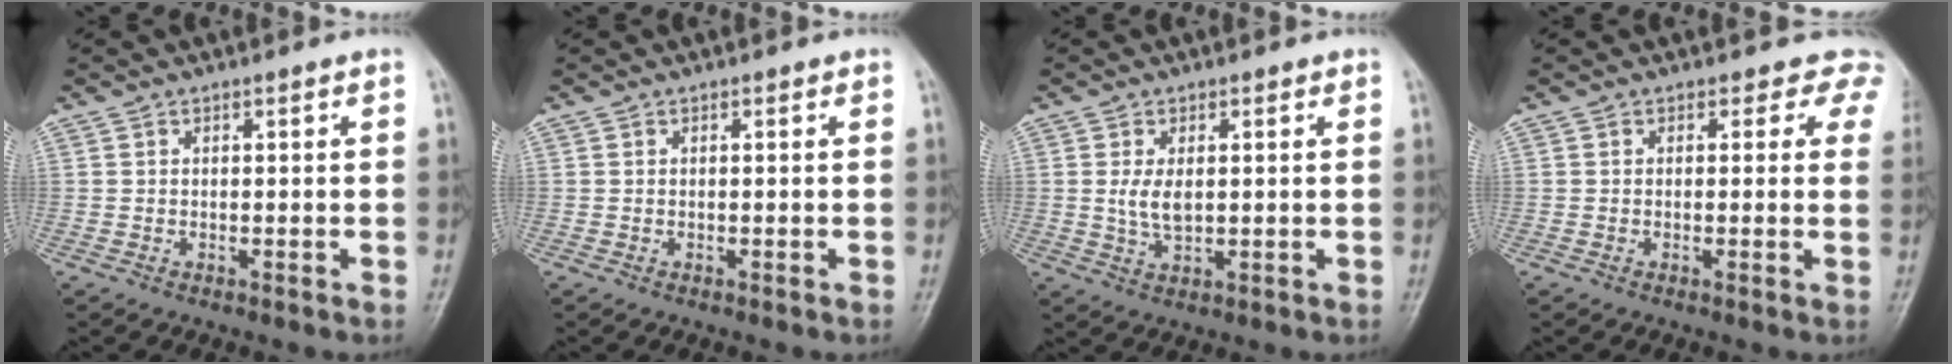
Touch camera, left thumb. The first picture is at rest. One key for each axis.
{"total": 0.0}
{"total": 4.2, "fx": 0.5, "fy": 2.4, "fz": 3.5, "tx": -0.067, "ty": -0.010, "tz": 0.012}
{"total": 4.2, "fx": 3.2, "fy": 2.7, "fz": 0.7, "tx": 0.030, "ty": -0.009, "tz": 0.006}